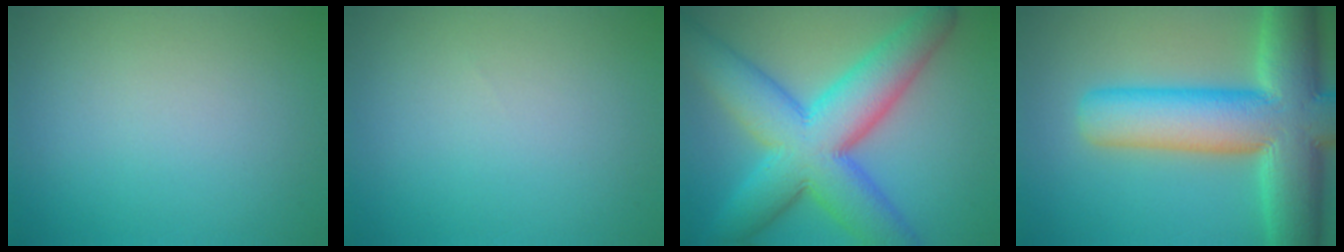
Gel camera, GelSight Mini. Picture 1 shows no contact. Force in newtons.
{"total": 0.0}
{"total": 11.3, "press": 11.3, "slide": 0.2}
{"total": 13.4, "press": 13.4, "slide": 0.7}